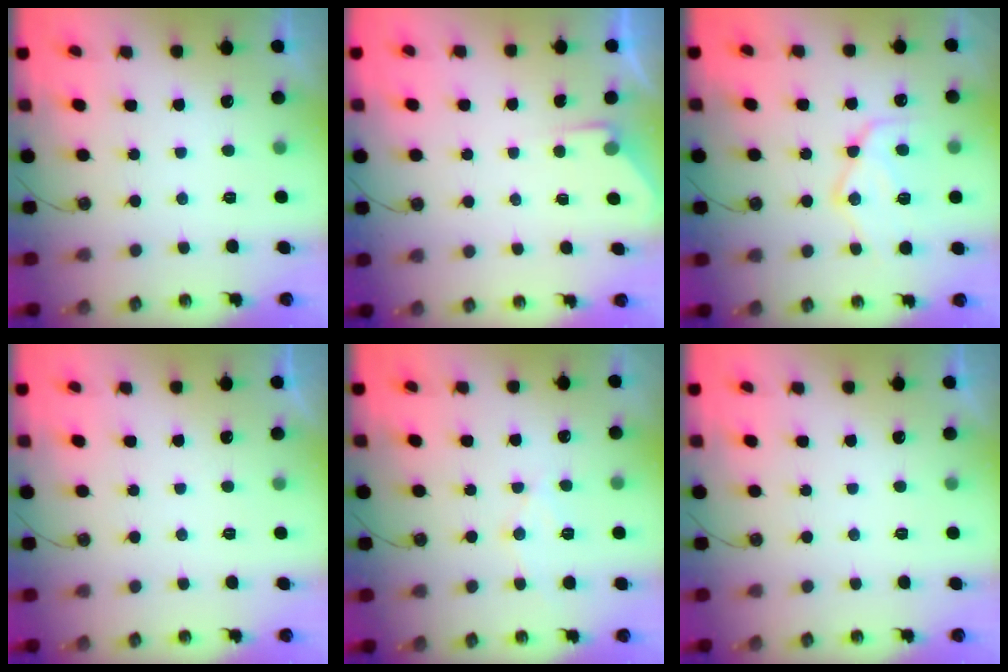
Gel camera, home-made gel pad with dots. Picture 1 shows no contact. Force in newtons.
{"total": 3.5, "press": 3.5, "slide": 0.4}
{"total": 15.2, "press": 15.2, "slide": 0.9}
{"total": 0.0}
{"total": 7.9, "press": 7.9, "slide": 0.7}
{"total": 0.0}